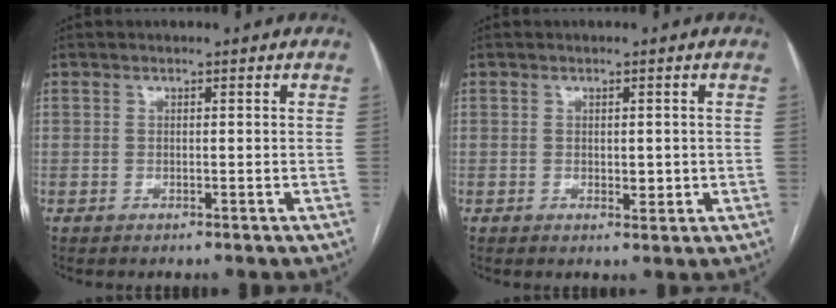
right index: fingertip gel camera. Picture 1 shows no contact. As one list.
[{"total": 2.1, "force": [0.0, 1.2, 1.7], "torque": [-0.020, -0.003, 0.003]}]